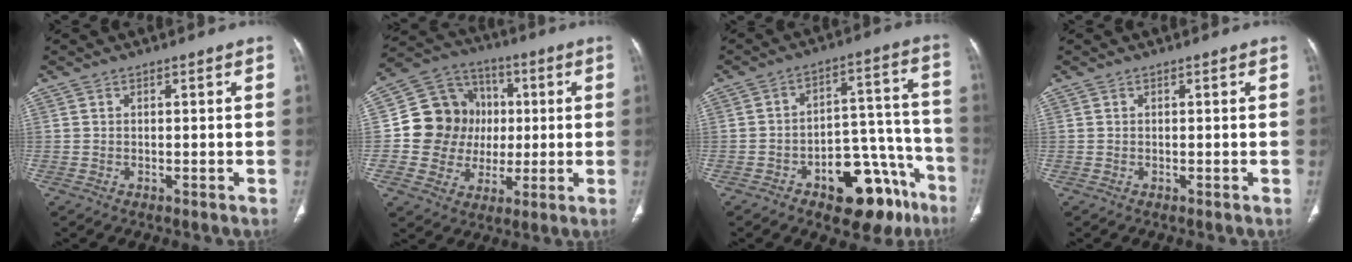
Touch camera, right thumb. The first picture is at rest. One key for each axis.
{"total": 15.5, "fx": 0.8, "fy": 14.0, "fz": 6.6, "tx": -0.076, "ty": 0.026, "tz": 0.021}
{"total": 18.2, "fx": -10.2, "fy": 9.2, "fz": 11.9, "tx": -0.091, "ty": 0.094, "tz": -0.137}
{"total": 0.0}